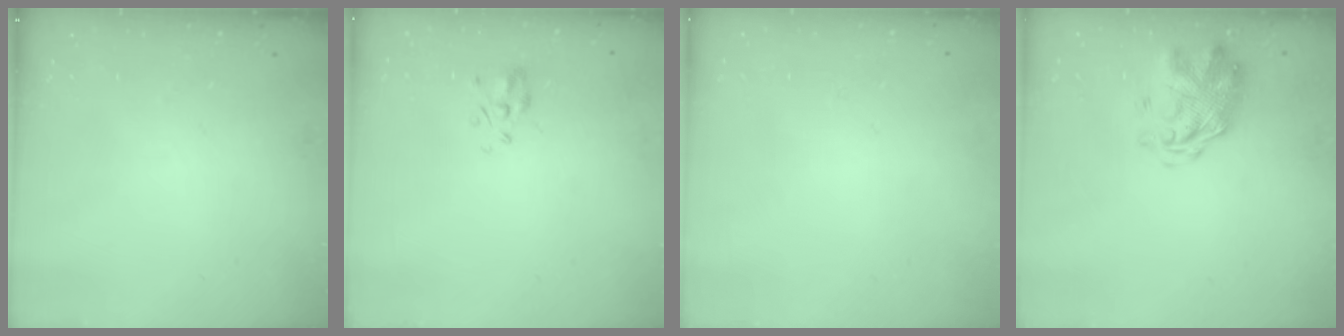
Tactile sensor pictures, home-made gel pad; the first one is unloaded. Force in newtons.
{"total": 4.3, "press": 4.0, "slide": 1.7}
{"total": 1.8, "press": 1.8, "slide": 0.2}
{"total": 3.4, "press": 3.0, "slide": 1.6}